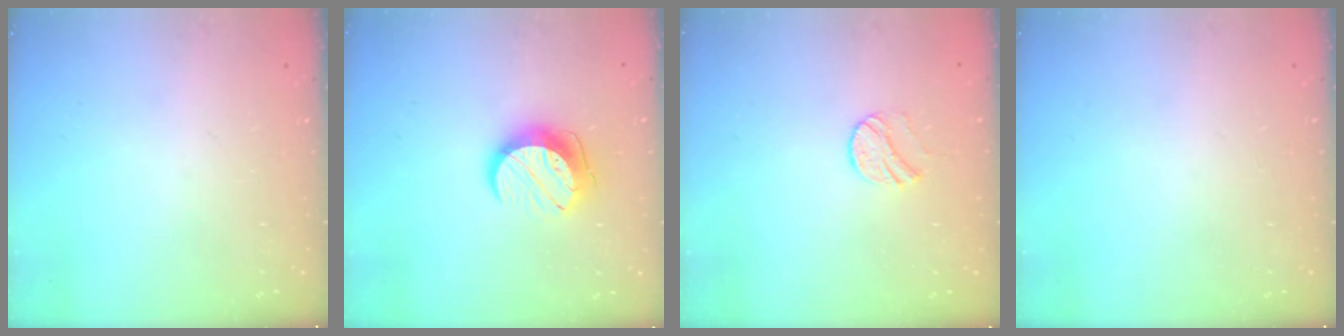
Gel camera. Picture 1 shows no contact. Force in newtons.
{"total": 11.2, "press": 11.2, "slide": 0.6}
{"total": 7.0, "press": 7.0, "slide": 0.6}
{"total": 0.0}